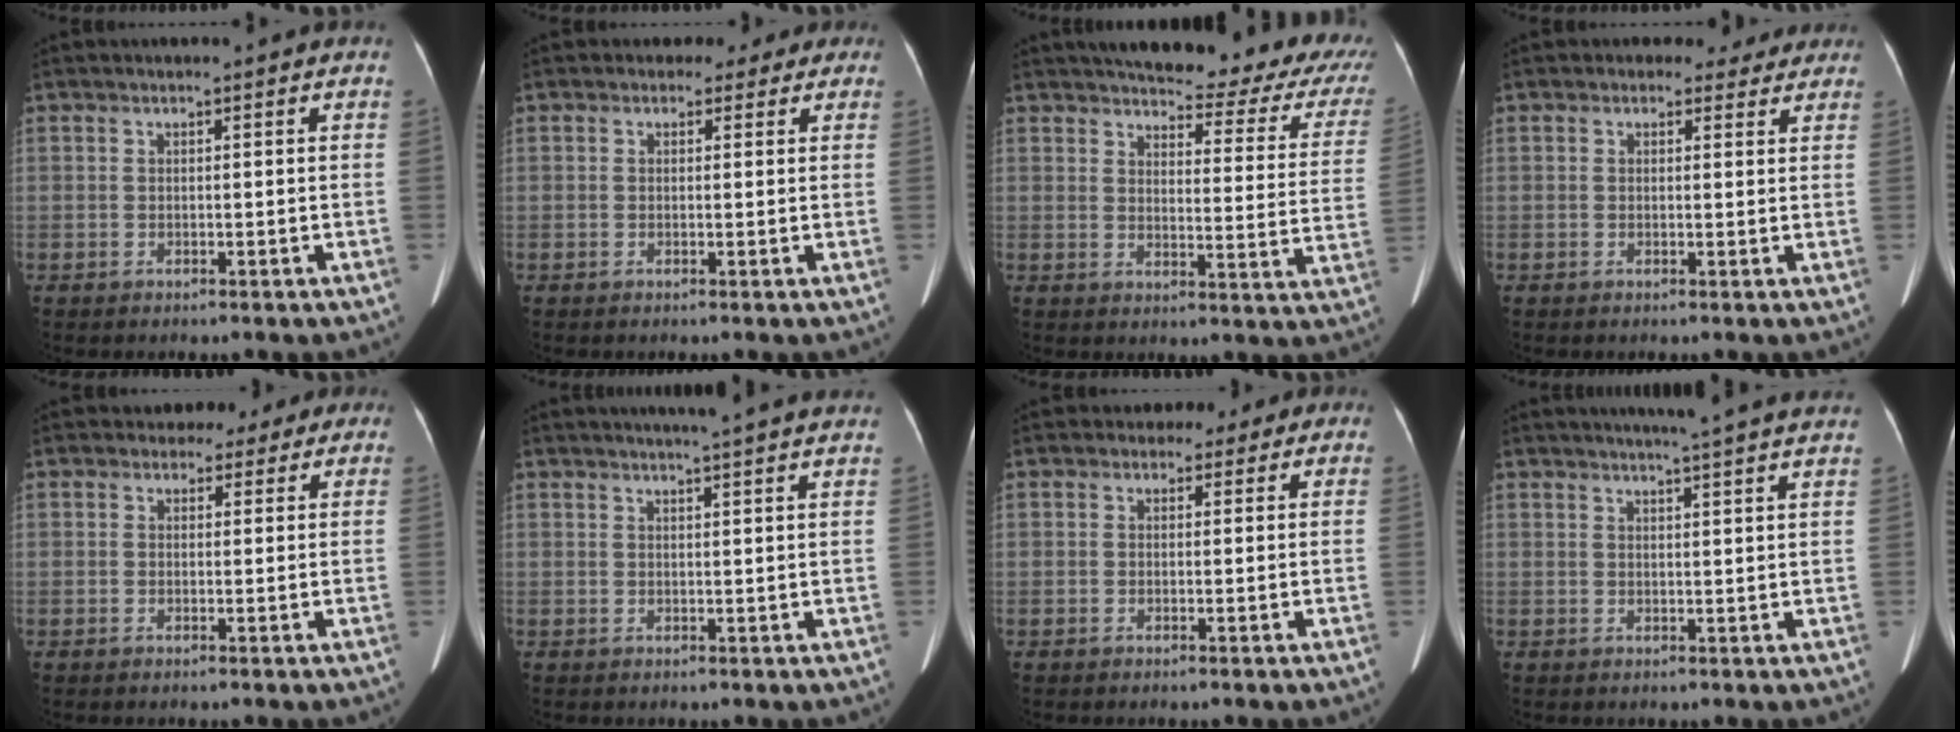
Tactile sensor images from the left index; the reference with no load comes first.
{"total": 3.2, "force": [2.1, 2.4, 0.2], "torque": [0.005, 0.005, 0.014]}
{"total": 21.8, "force": [18.4, 5.2, 10.5], "torque": [-0.118, -0.029, 0.198]}
{"total": 3.3, "force": [2.7, 1.9, 0.1], "torque": [0.003, 0.003, 0.022]}
{"total": 3.7, "force": [2.6, 2.6, 0.2], "torque": [0.004, 0.006, 0.021]}
{"total": 10.1, "force": [8.9, -0.2, 4.8], "torque": [-0.065, 0.019, 0.093]}
{"total": 2.6, "force": [1.6, 2.1, 0.2], "torque": [0.003, 0.008, 0.011]}
{"total": 11.9, "force": [10.5, -0.5, 5.6], "torque": [-0.079, 0.005, 0.112]}